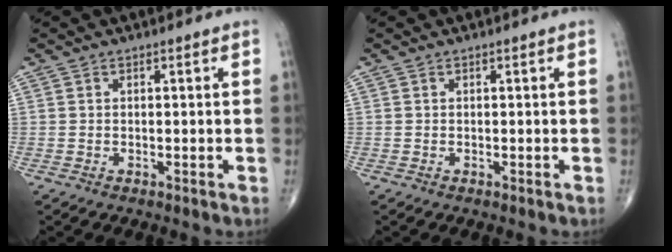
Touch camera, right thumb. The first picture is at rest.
{"total": 0.0}